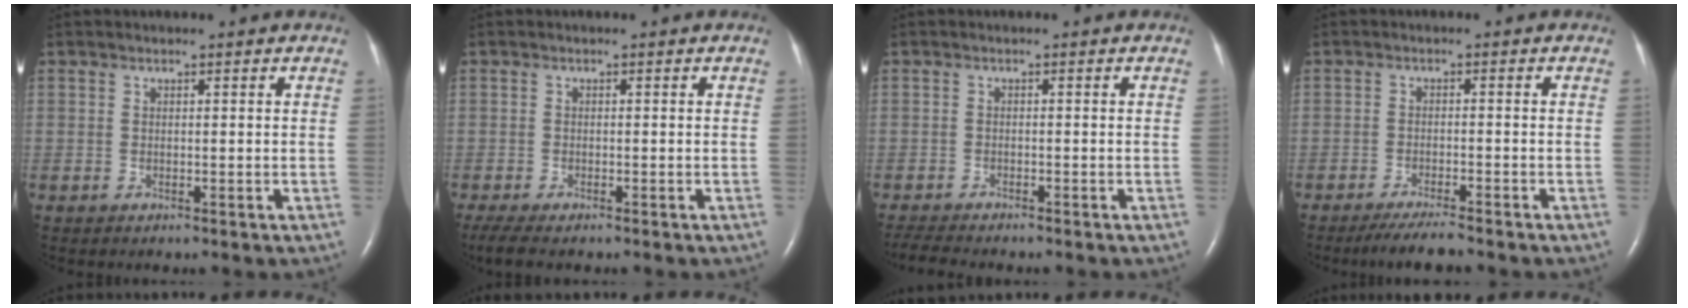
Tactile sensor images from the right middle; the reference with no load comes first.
{"total": 4.8, "force": [-3.7, 1.2, 2.8], "torque": [-0.057, -0.016, -0.058]}
{"total": 4.3, "force": [-3.9, 0.2, 1.6], "torque": [-0.033, -0.014, -0.064]}
{"total": 4.2, "force": [-3.6, -0.2, 2.0], "torque": [-0.044, -0.016, -0.063]}